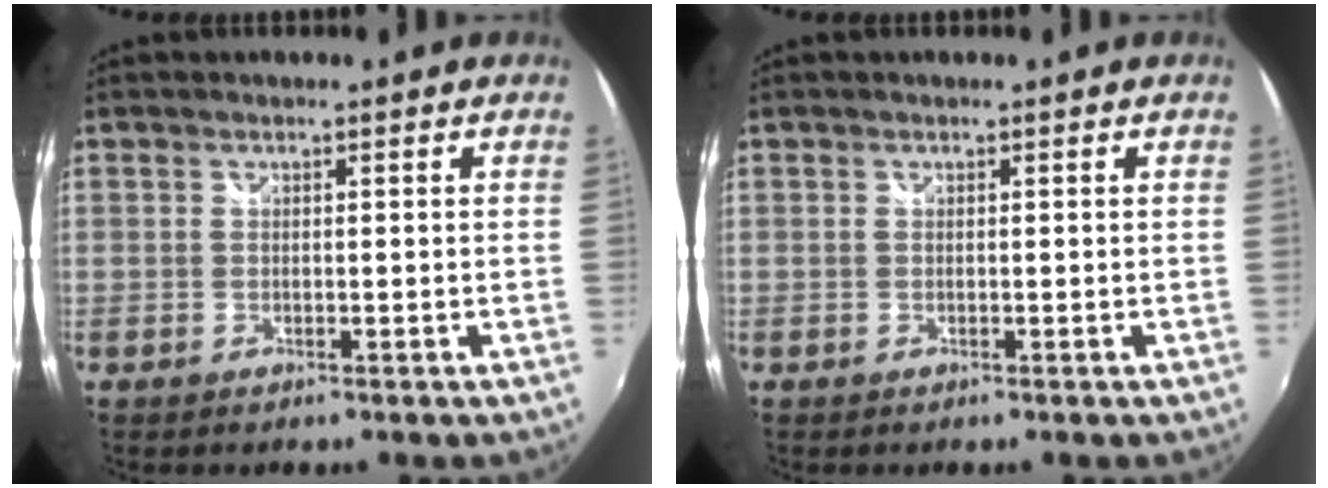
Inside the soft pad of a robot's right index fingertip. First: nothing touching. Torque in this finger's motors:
{"motor_torque": [0.00, 0.00, 0.00, 0.00]}